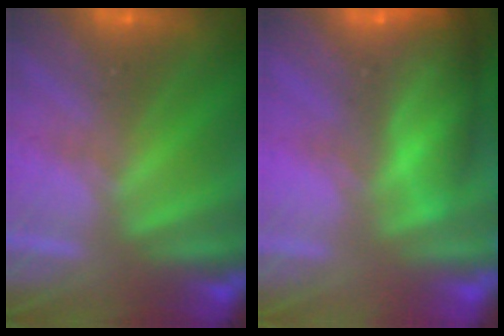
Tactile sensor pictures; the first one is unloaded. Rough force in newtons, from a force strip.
{"total": 8.3}